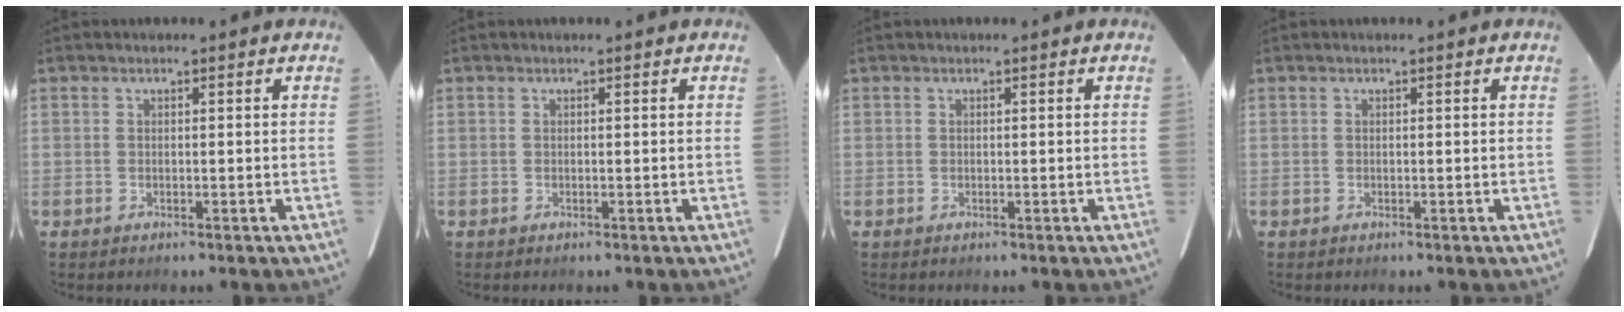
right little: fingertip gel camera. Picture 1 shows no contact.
{"total": 0.0}
{"total": 0.0}
{"total": 0.0}